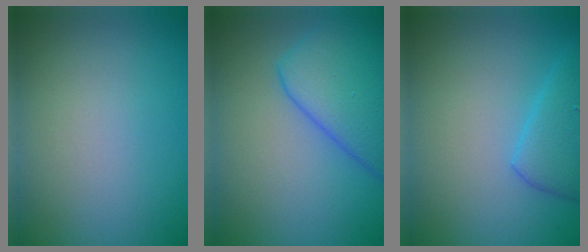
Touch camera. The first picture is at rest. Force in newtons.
{"total": 6.9, "press": 6.9, "slide": 0.5}
{"total": 3.4, "press": 3.4, "slide": 0.2}